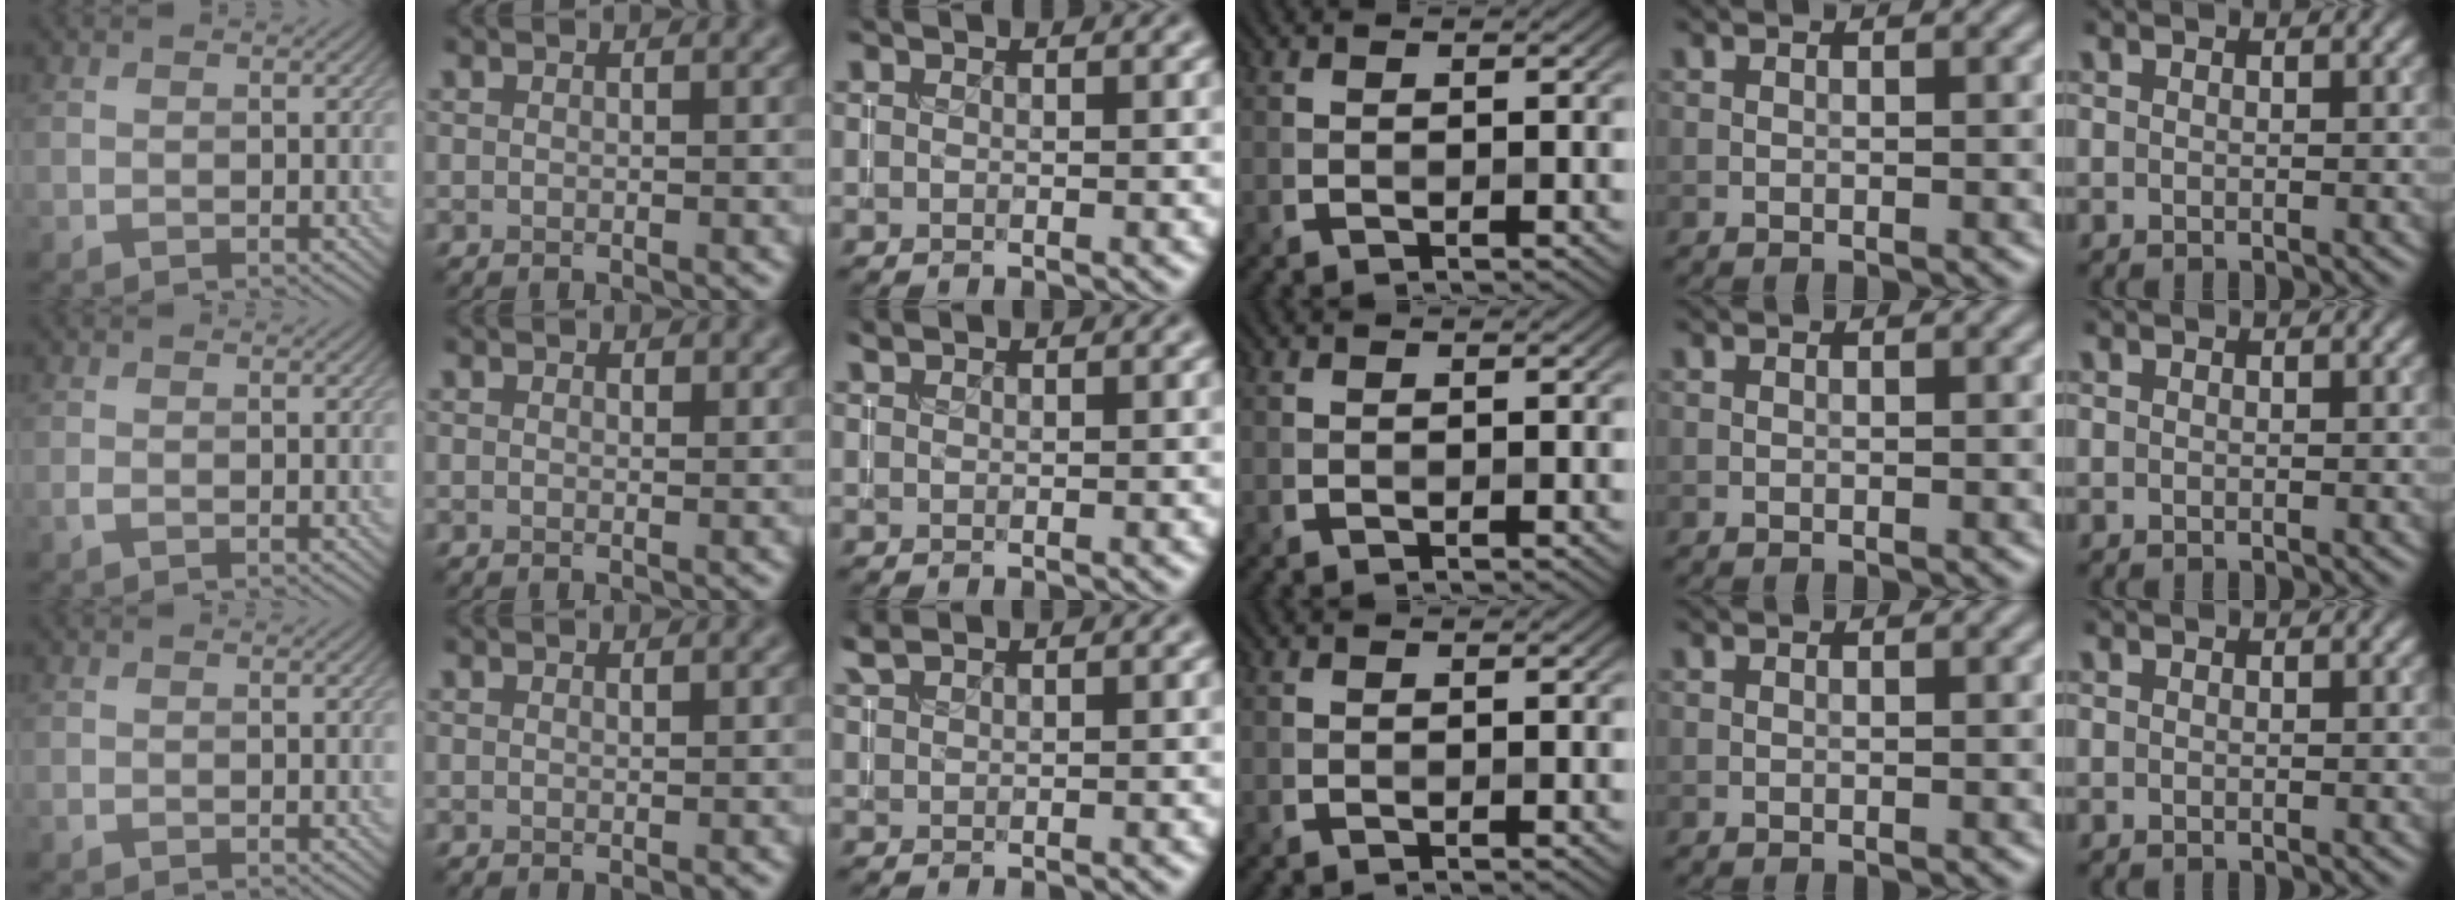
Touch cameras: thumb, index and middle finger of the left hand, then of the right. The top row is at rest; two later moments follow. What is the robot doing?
{"motion": "insert", "object": "coin"}